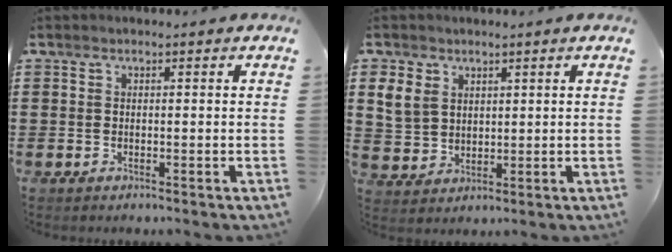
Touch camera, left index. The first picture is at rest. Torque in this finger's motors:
{"motor_torque": [1.06, 0.16, 0.35, 0.06]}